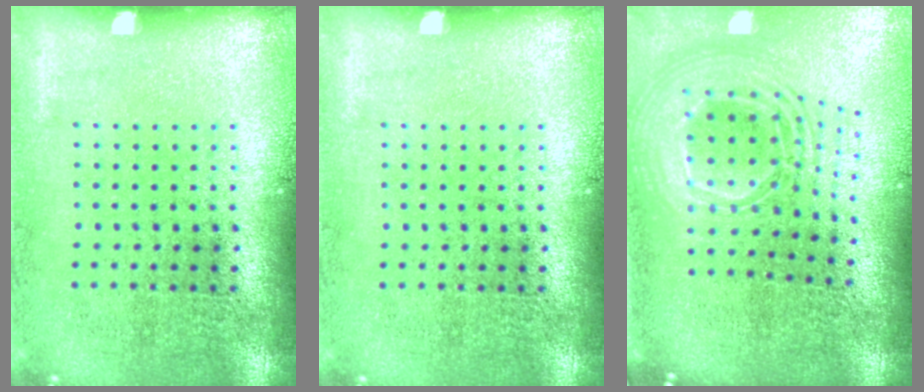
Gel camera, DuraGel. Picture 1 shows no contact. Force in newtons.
{"total": 0.0}
{"total": 2.5, "press": 1.8, "slide": 1.7}